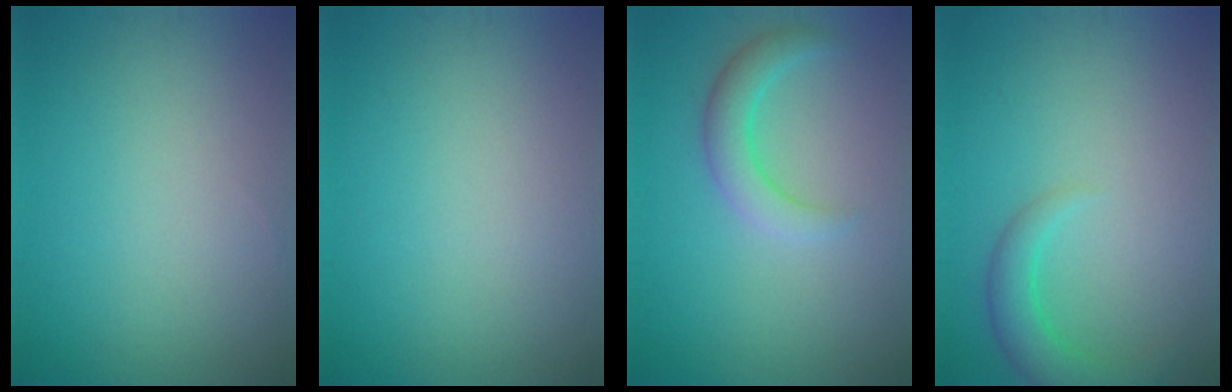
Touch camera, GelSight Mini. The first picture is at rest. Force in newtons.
{"total": 0.0}
{"total": 2.9, "press": 2.9, "slide": 0.2}
{"total": 2.9, "press": 2.9, "slide": 0.2}